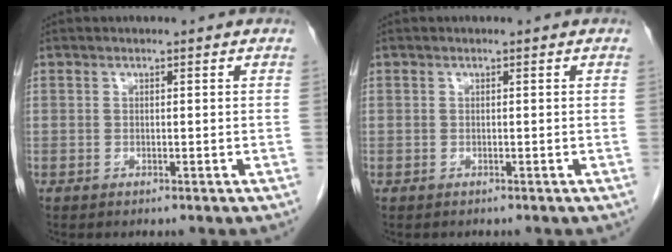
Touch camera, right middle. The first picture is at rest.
{"total": 0.0}